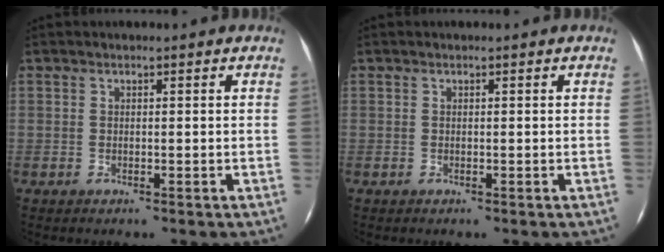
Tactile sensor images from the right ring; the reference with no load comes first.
{"total": 0.0}